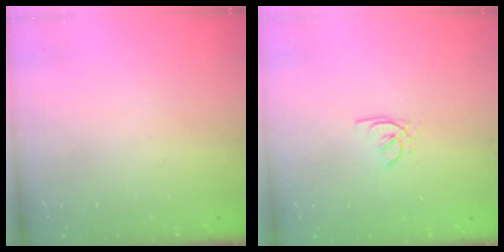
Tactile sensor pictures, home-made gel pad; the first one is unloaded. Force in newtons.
{"total": 1.5, "press": 1.5, "slide": 0.2}